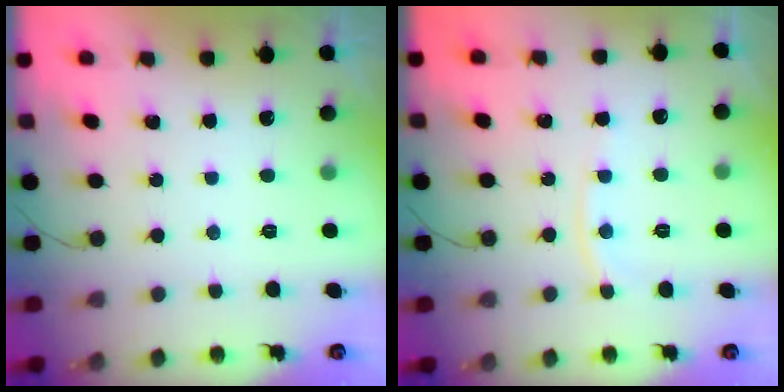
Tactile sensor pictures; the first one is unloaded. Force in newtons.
{"total": 5.3, "press": 5.2, "slide": 0.8}